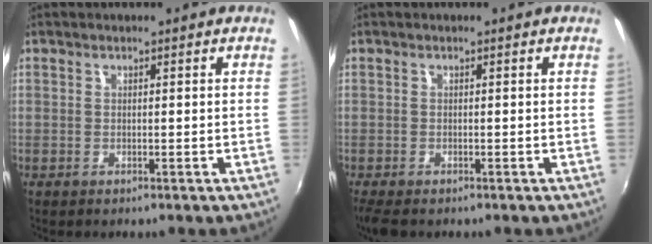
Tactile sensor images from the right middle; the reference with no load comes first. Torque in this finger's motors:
{"motor_torque": [0.76, -0.78, 0.25, 0.06]}